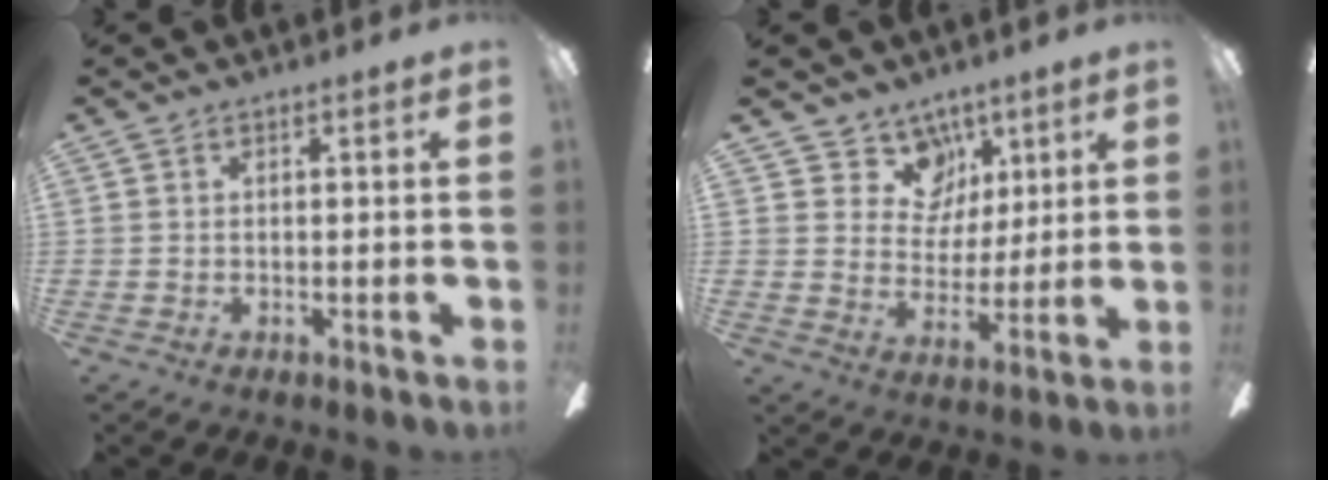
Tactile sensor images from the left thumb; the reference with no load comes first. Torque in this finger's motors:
{"motor_torque": [0.10, -0.12, -0.27, -0.34, 0.06]}